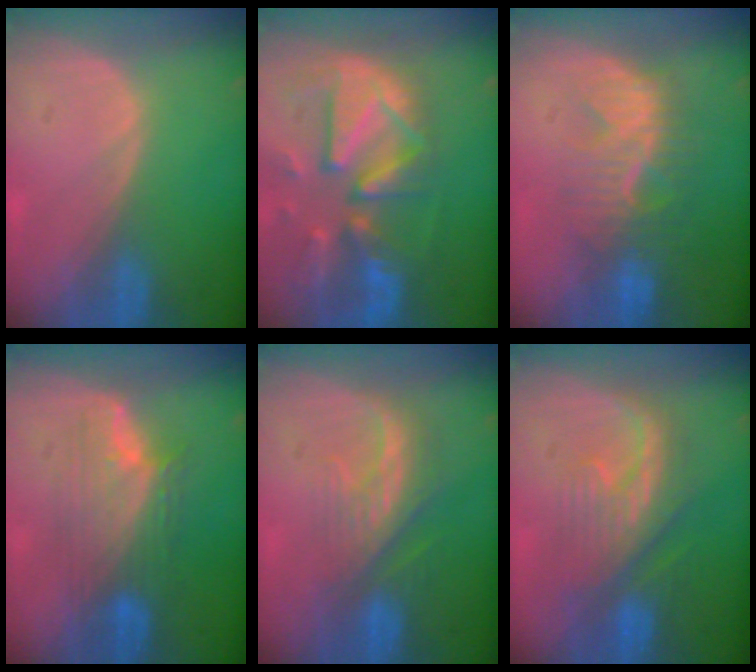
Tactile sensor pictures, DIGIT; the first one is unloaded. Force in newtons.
{"total": 12.7, "press": 11.1, "slide": 6.2}
{"total": 9.0, "press": 8.3, "slide": 3.4}
{"total": 7.6, "press": 7.4, "slide": 1.5}
{"total": 7.9, "press": 7.1, "slide": 3.5}
{"total": 8.1, "press": 8.0, "slide": 1.0}